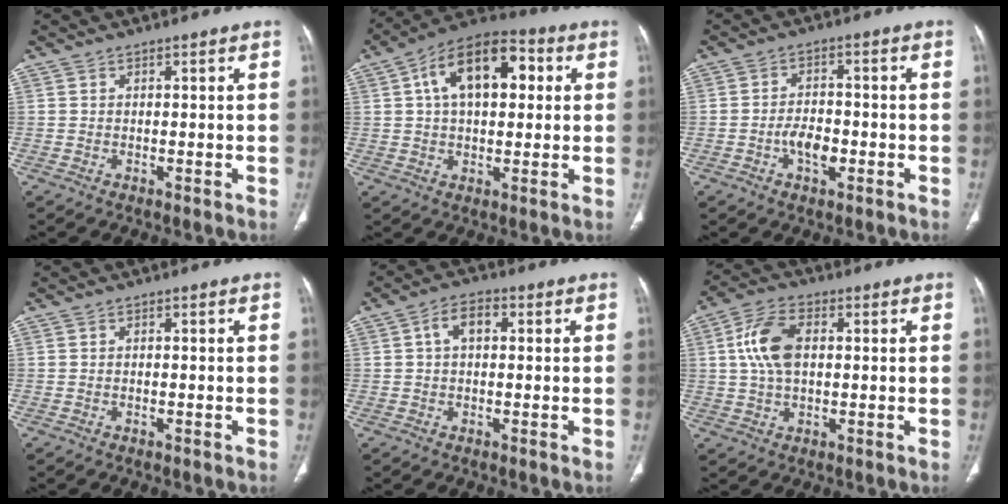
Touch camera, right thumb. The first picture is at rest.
{"total": 16.0, "force": [4.0, 9.0, 12.6], "torque": [-0.173, 0.021, 0.057]}
{"total": 5.0, "force": [-1.8, 2.8, 3.8], "torque": [-0.054, 0.012, -0.032]}
{"total": 0.0}
{"total": 4.8, "force": [0.9, 2.9, 3.8], "torque": [-0.060, 0.016, 0.009]}
{"total": 9.1, "force": [1.4, 5.3, 7.2], "torque": [-0.147, 0.013, 0.026]}